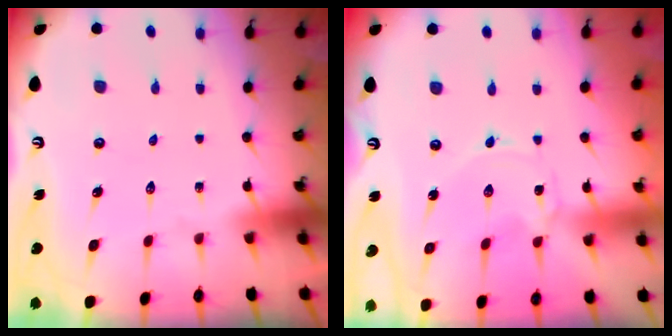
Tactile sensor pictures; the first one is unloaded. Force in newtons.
{"total": 0.0}